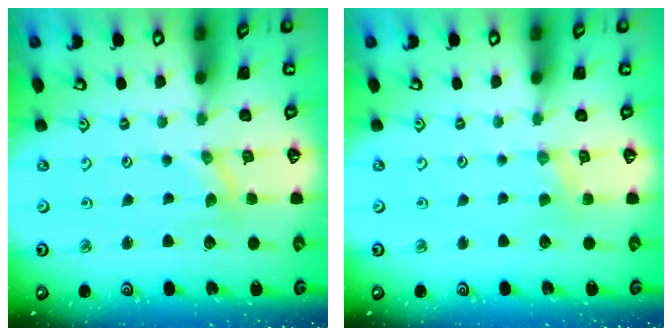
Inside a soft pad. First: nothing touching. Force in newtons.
{"total": 1.3, "press": 1.3, "slide": 0.3}